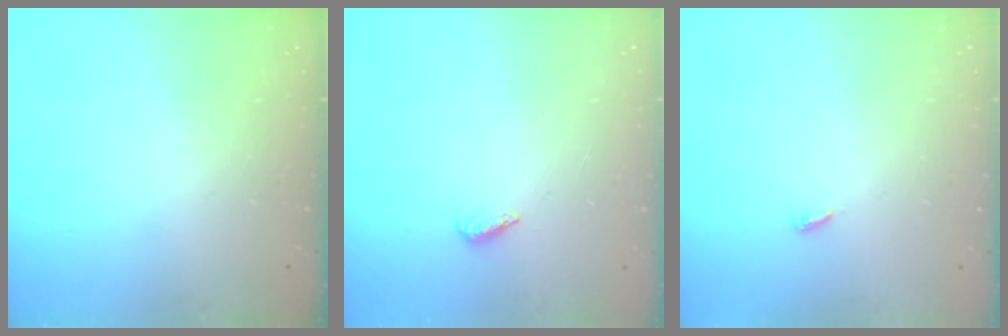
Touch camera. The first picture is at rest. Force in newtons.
{"total": 2.1, "press": 1.9, "slide": 0.8}
{"total": 2.5, "press": 2.5, "slide": 0.2}